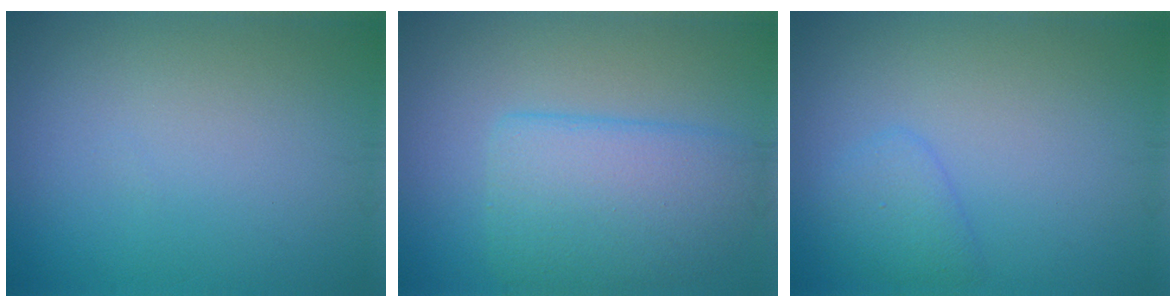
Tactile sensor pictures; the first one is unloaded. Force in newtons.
{"total": 6.3, "press": 6.3, "slide": 0.3}
{"total": 1.8, "press": 1.8, "slide": 0.1}